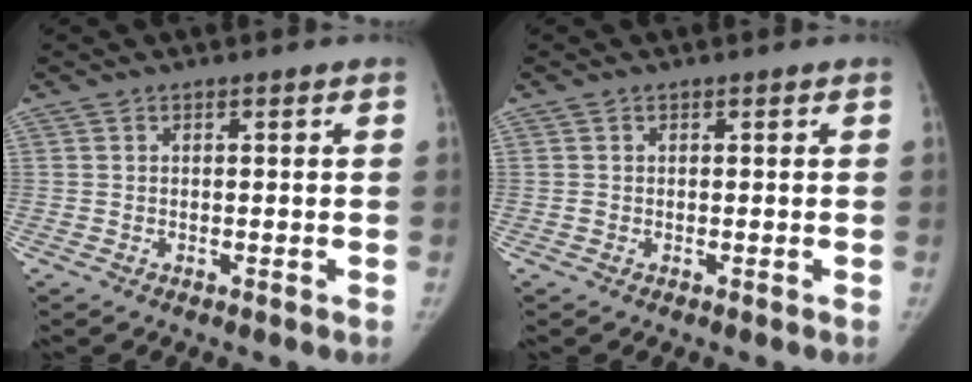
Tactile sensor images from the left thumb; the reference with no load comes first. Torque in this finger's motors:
{"motor_torque": [-0.10, 0.01, 0.00, -0.52, 0.01]}